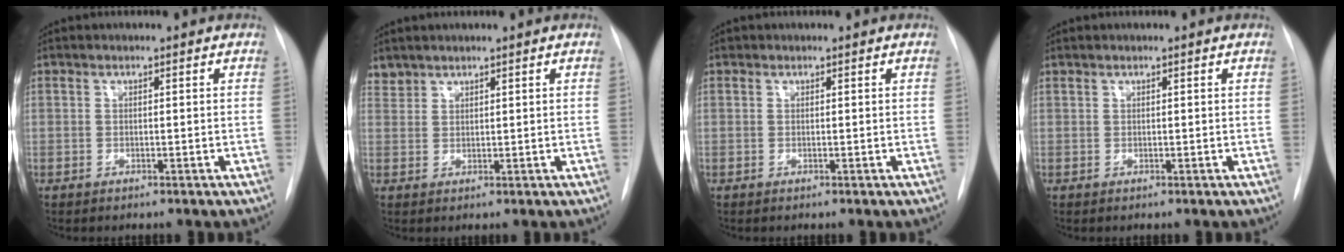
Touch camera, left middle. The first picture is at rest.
{"total": 2.0, "force": [1.8, 0.7, -0.3], "torque": [0.007, 0.009, 0.036]}
{"total": 0.0}
{"total": 0.0}